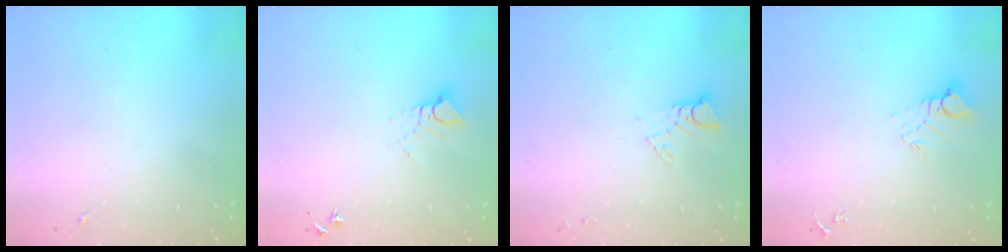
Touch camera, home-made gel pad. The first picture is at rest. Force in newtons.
{"total": 6.3, "press": 6.3, "slide": 0.1}
{"total": 3.8, "press": 3.7, "slide": 0.3}
{"total": 5.0, "press": 5.0, "slide": 0.3}